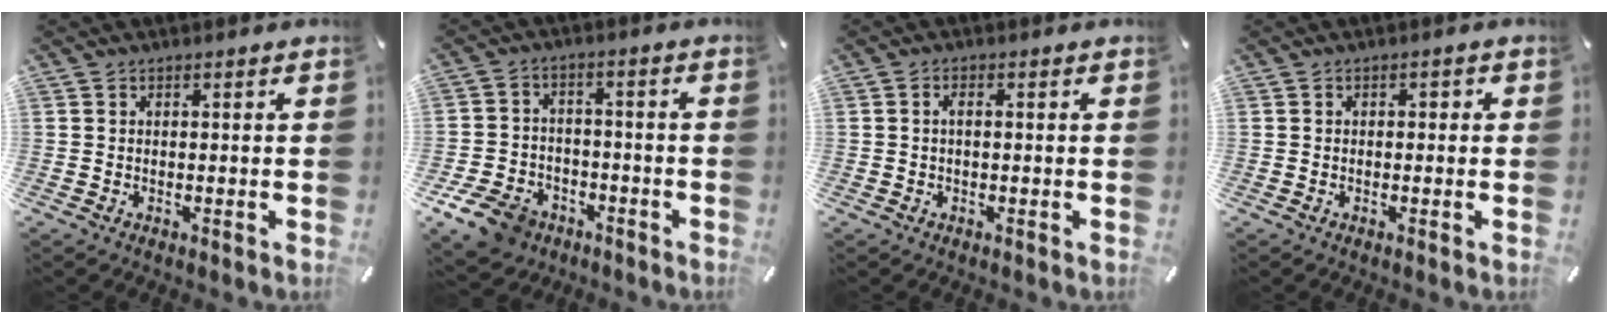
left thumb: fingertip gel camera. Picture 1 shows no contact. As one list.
[{"total": 9.9, "force": [-6.3, 6.7, 3.6], "torque": [-0.081, 0.044, -0.116]}, {"total": 1.4, "force": [0.0, 0.6, 1.3], "torque": [-0.025, 0.002, -0.002]}, {"total": 1.0, "force": [-0.4, 0.7, 0.6], "torque": [-0.013, 0.004, -0.011]}]